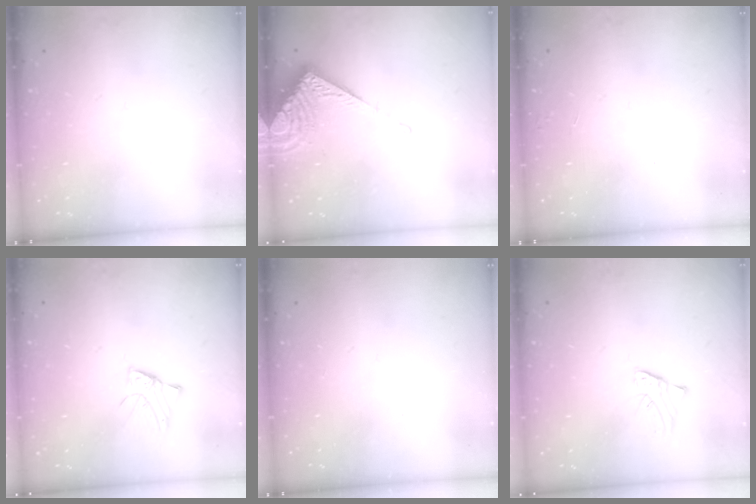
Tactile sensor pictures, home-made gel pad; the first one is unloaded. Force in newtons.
{"total": 8.4, "press": 8.3, "slide": 1.1}
{"total": 2.9, "press": 2.9, "slide": 0.4}
{"total": 3.2, "press": 3.2, "slide": 0.1}
{"total": 0.0}
{"total": 1.6, "press": 1.6, "slide": 0.2}